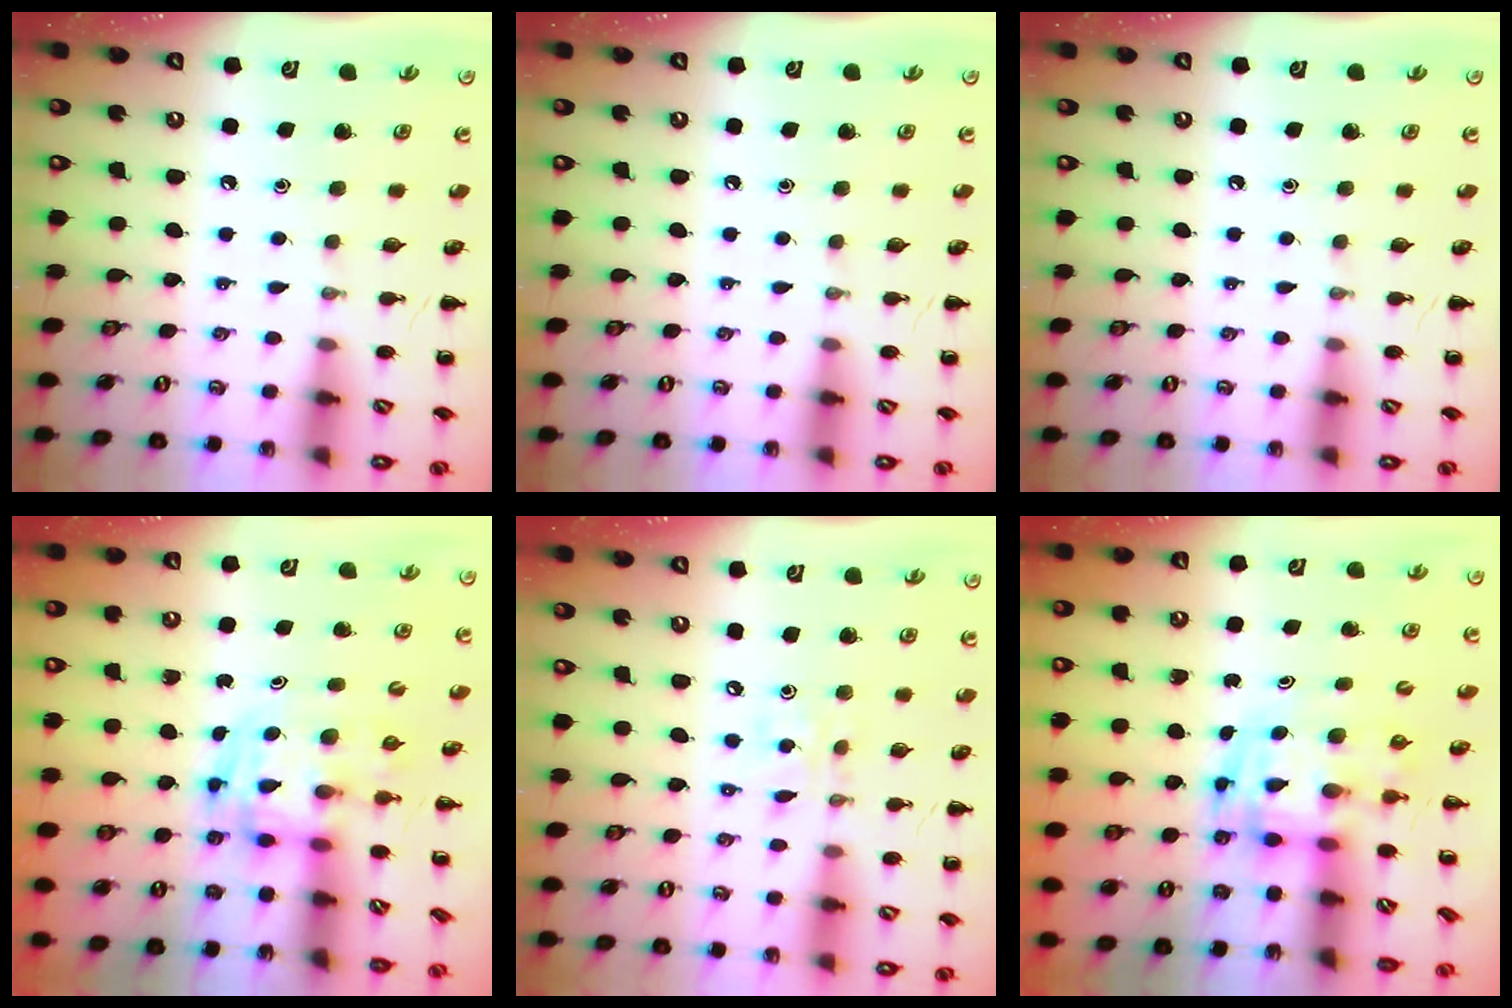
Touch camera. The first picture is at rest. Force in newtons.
{"total": 0.0}
{"total": 0.0}
{"total": 3.4, "press": 3.4, "slide": 0.6}
{"total": 5.1, "press": 4.9, "slide": 1.2}
{"total": 3.5, "press": 3.5, "slide": 0.6}